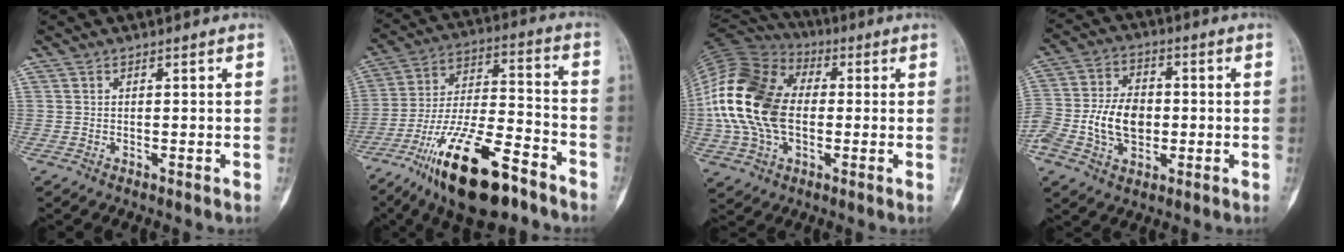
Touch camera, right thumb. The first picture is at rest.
{"total": 21.7, "force": [-13.7, 7.3, 15.2], "torque": [-0.276, 0.074, -0.240]}
{"total": 21.1, "force": [-0.6, 14.3, 15.5], "torque": [-0.310, 0.019, -0.015]}
{"total": 12.5, "force": [-2.1, 8.7, 8.7], "torque": [-0.153, 0.020, -0.038]}